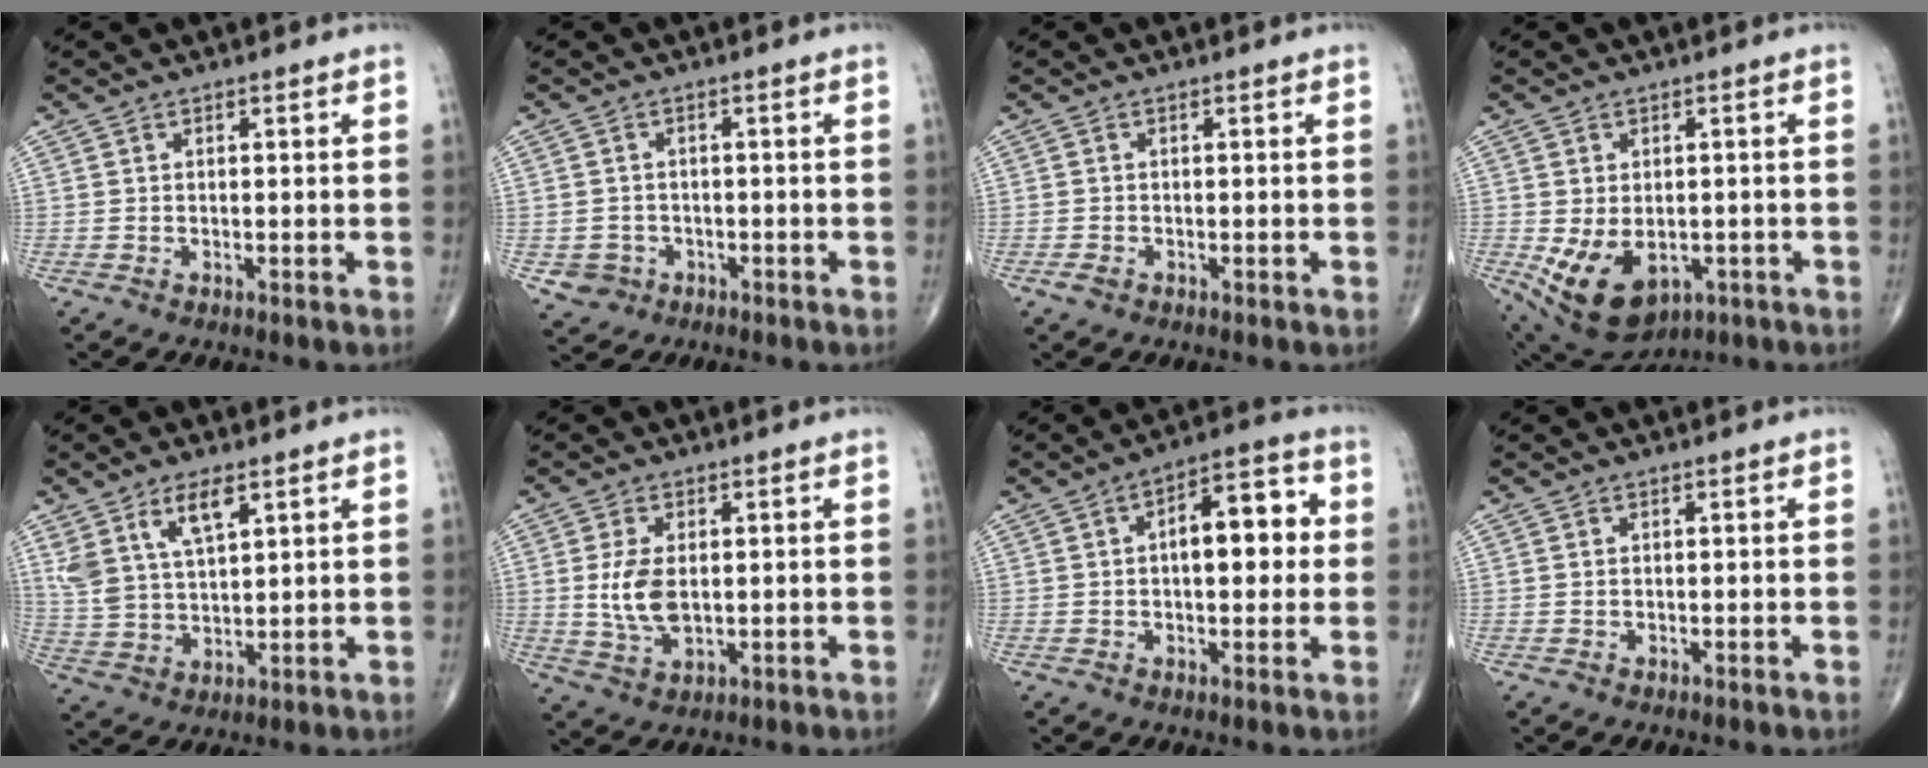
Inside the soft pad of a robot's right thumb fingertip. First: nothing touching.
{"total": 3.7, "force": [-1.3, 3.4, 0.6], "torque": [0.001, 0.009, -0.017]}
{"total": 1.1, "force": [-0.6, 0.7, 0.7], "torque": [-0.013, 0.002, -0.012]}
{"total": 11.5, "force": [-3.1, 7.6, 8.0], "torque": [-0.129, -0.003, -0.027]}
{"total": 8.8, "force": [4.8, 3.8, 6.4], "torque": [-0.121, -0.018, 0.102]}
{"total": 7.2, "force": [0.4, 4.0, 6.0], "torque": [-0.120, -0.009, 0.015]}
{"total": 11.4, "force": [1.2, 5.5, 9.9], "torque": [-0.114, 0.022, 0.010]}
{"total": 0.0}